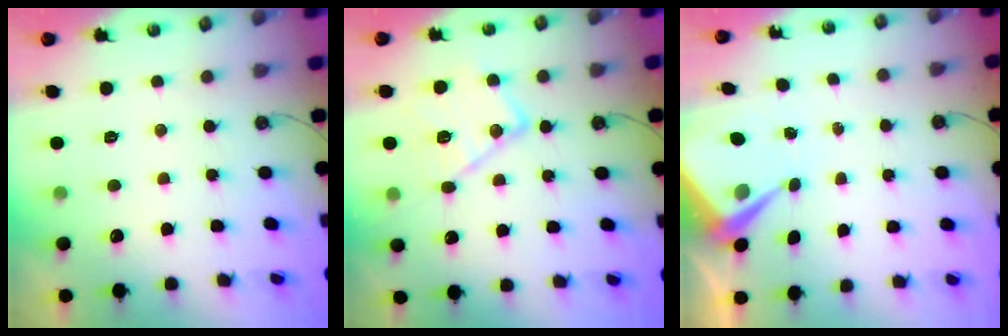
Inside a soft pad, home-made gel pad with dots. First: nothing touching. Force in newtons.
{"total": 16.6, "press": 16.5, "slide": 1.5}
{"total": 5.6, "press": 5.6, "slide": 0.5}